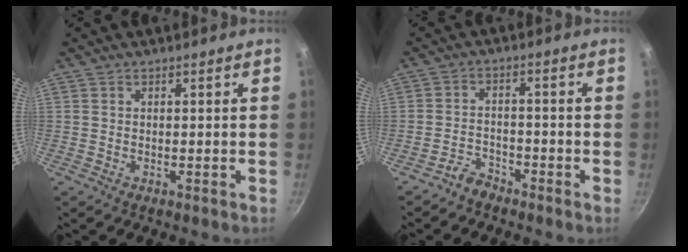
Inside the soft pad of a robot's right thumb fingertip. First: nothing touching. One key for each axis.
{"total": 3.3, "fx": -3.0, "fy": 1.3, "fz": 0.5, "tx": -0.001, "ty": 0.036, "tz": -0.056}